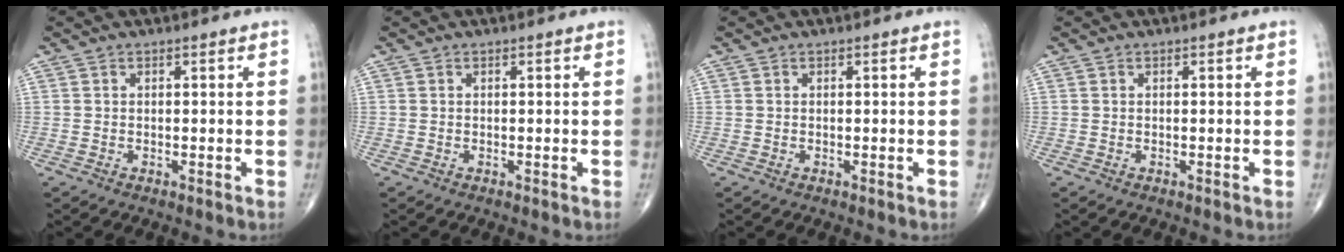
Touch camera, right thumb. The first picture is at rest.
{"total": 0.0}
{"total": 0.0}
{"total": 0.0}